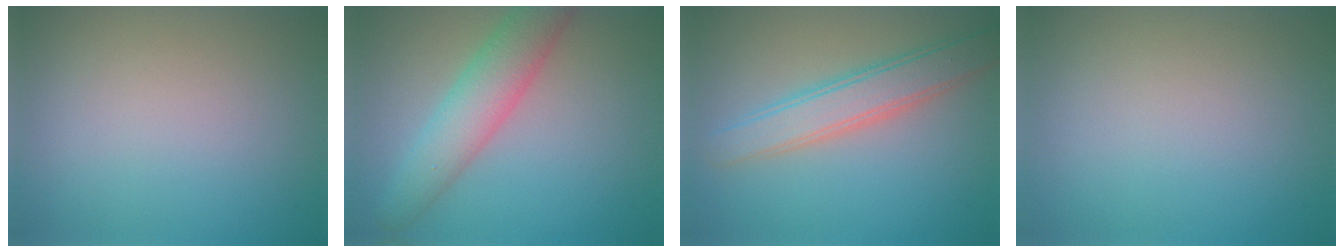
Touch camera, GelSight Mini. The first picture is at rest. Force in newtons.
{"total": 5.2, "press": 5.2, "slide": 0.2}
{"total": 4.3, "press": 4.3, "slide": 0.1}
{"total": 0.0}